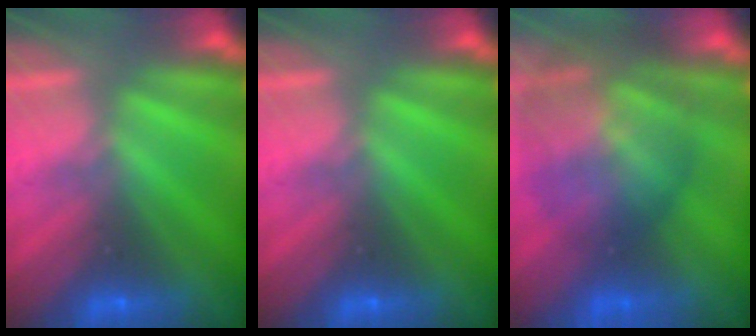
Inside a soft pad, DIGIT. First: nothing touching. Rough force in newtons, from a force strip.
{"total": 0.0}
{"total": 7.6}